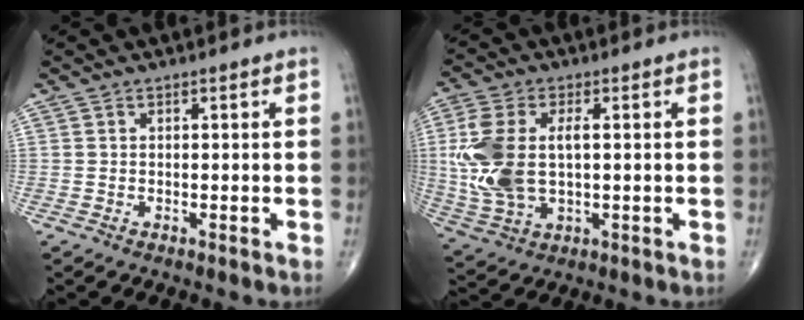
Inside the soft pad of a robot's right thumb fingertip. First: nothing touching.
{"total": 13.5, "force": [0.9, 7.5, 11.2], "torque": [-0.259, 0.001, 0.024]}